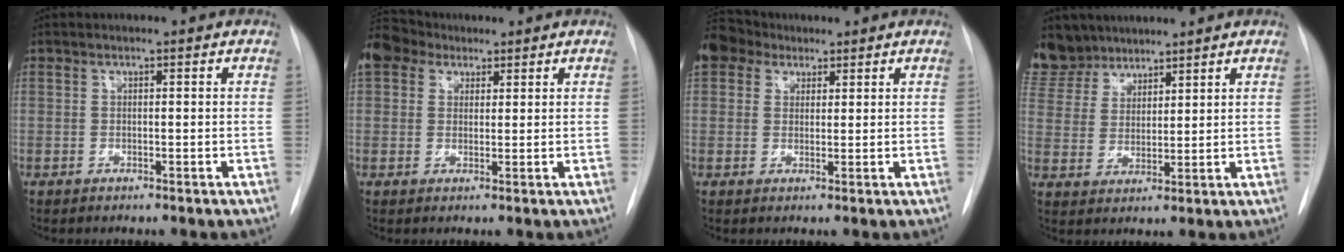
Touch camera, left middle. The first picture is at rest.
{"total": 9.5, "force": [6.4, 6.3, 3.1], "torque": [-0.081, 0.047, 0.123]}
{"total": 7.6, "force": [5.4, 5.0, 1.9], "torque": [-0.042, 0.036, 0.105]}
{"total": 11.2, "force": [9.4, 6.0, 1.4], "torque": [-0.049, 0.017, 0.195]}